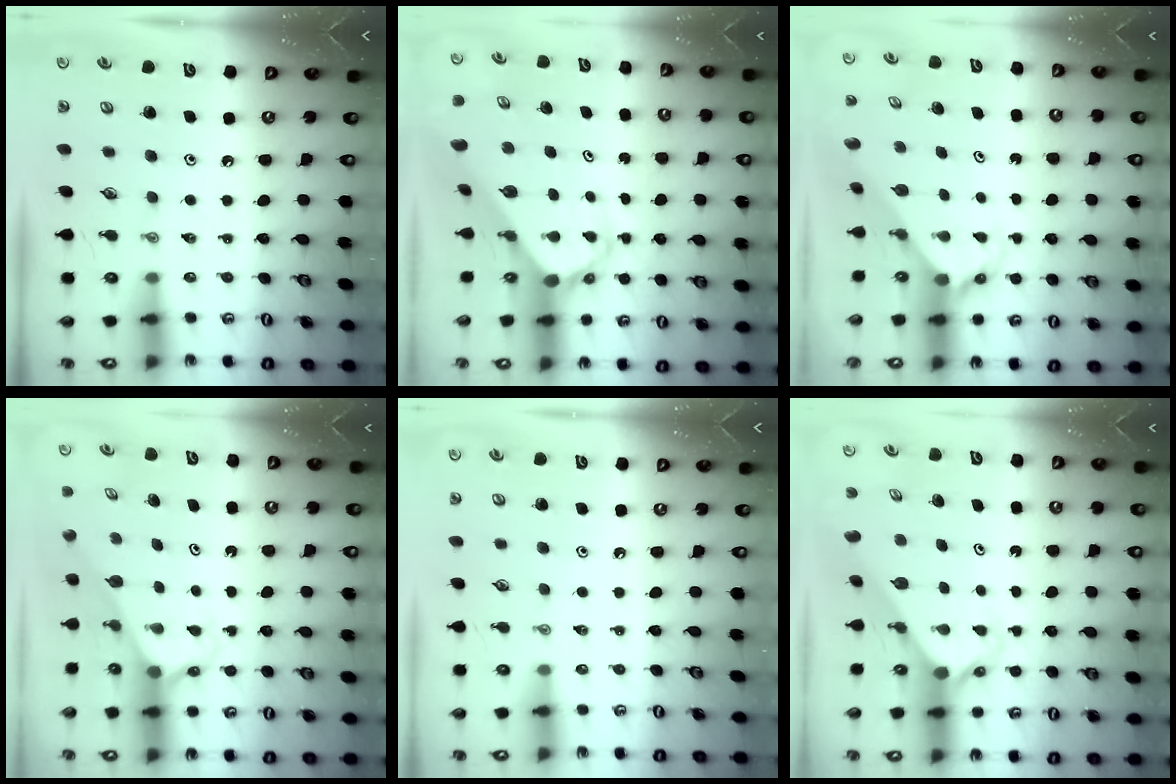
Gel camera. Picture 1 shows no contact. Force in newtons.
{"total": 3.0, "press": 2.9, "slide": 0.4}
{"total": 3.4, "press": 3.4, "slide": 0.3}
{"total": 2.5, "press": 2.5, "slide": 0.1}
{"total": 0.0}
{"total": 2.6, "press": 2.6, "slide": 0.1}